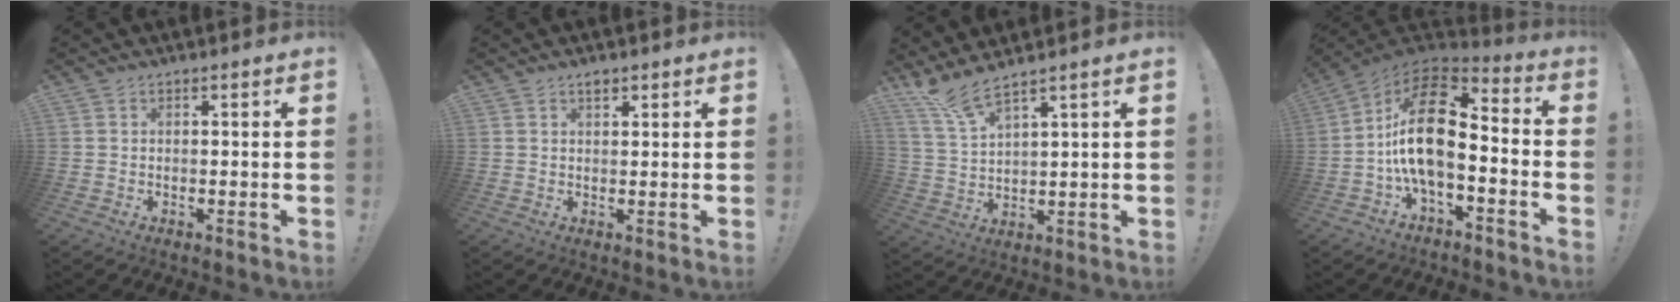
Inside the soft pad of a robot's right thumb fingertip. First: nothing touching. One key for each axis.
{"total": 1.8, "fx": 1.3, "fy": 0.8, "fz": 0.8, "tx": 0.000, "ty": -0.010, "tz": 0.021}
{"total": 7.1, "fx": 6.0, "fy": 0.7, "fz": 3.6, "tx": -0.085, "ty": -0.029, "tz": 0.112}
{"total": 18.5, "fx": -0.7, "fy": 9.4, "fz": 16.0, "tx": -0.298, "ty": 0.012, "tz": -0.010}